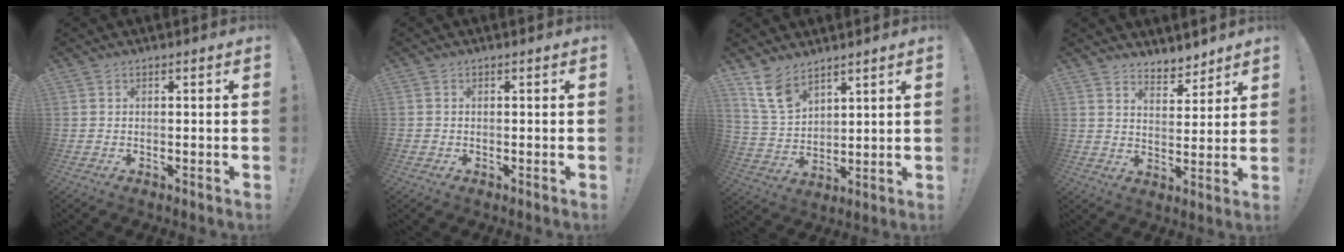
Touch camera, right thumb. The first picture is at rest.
{"total": 0.5, "force": [-0.3, 0.4, 0.0], "torque": [0.001, 0.002, -0.006]}
{"total": 10.4, "force": [7.8, 5.4, 4.3], "torque": [-0.087, -0.043, 0.155]}
{"total": 5.8, "force": [5.1, 2.4, 1.3], "torque": [-0.008, -0.046, 0.094]}